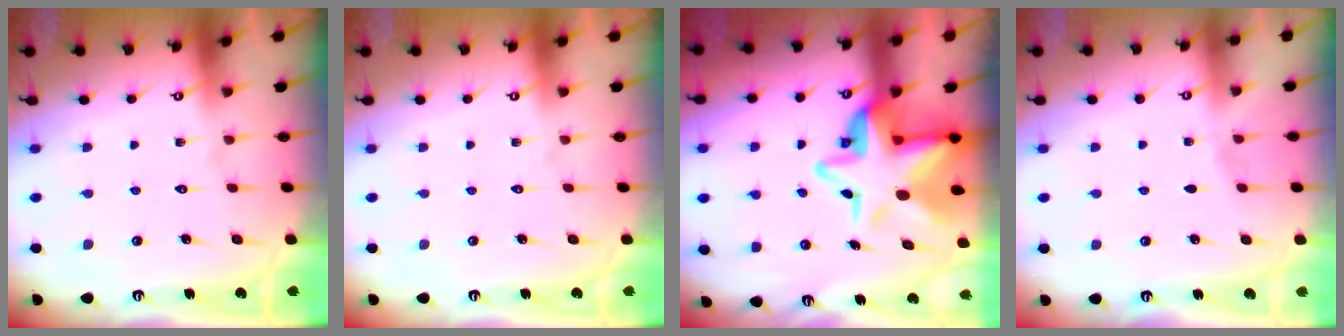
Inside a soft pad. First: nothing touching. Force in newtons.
{"total": 0.0}
{"total": 13.6, "press": 13.5, "slide": 2.3}
{"total": 2.1, "press": 2.1, "slide": 0.4}